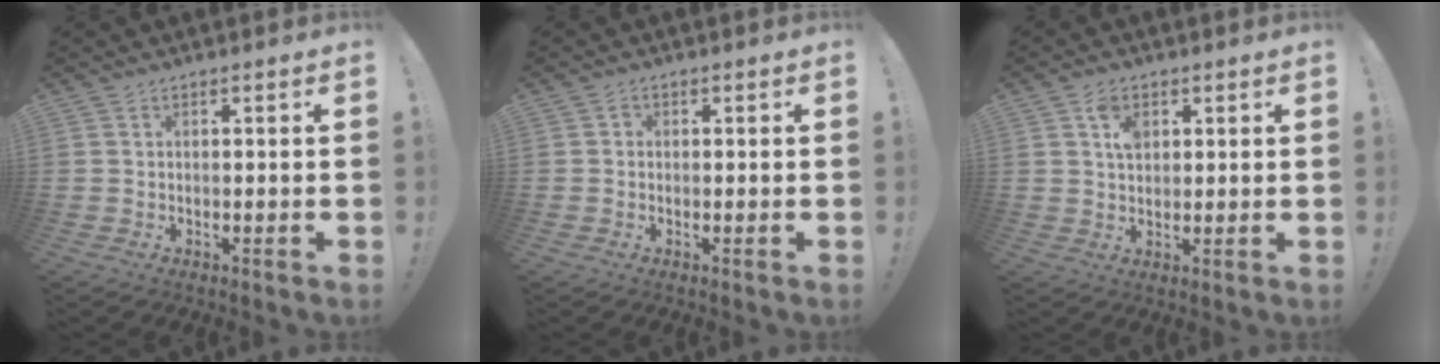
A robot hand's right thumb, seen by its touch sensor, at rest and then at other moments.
{"total": 0.9, "force": [-0.3, 0.8, 0.4], "torque": [-0.012, 0.005, -0.004]}
{"total": 4.9, "force": [2.0, 3.4, 2.9], "torque": [-0.036, -0.003, 0.032]}